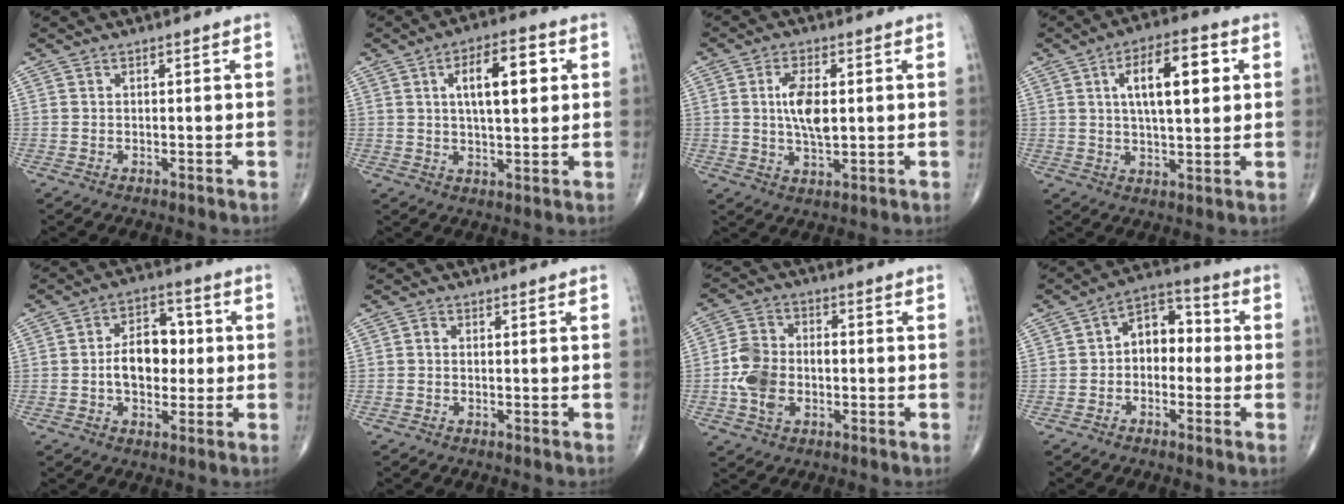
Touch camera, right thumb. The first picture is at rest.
{"total": 11.1, "force": [3.0, 4.5, 9.7], "torque": [-0.135, 0.001, 0.045]}
{"total": 7.6, "force": [1.0, 3.4, 6.7], "torque": [-0.124, -0.006, 0.017]}
{"total": 13.2, "force": [3.5, 5.3, 11.6], "torque": [-0.171, 0.003, 0.056]}
{"total": 10.0, "force": [-0.2, 6.6, 7.5], "torque": [-0.090, 0.021, -0.010]}
{"total": 0.7, "force": [-0.1, 0.6, 0.4], "torque": [-0.004, 0.001, -0.007]}
{"total": 9.2, "force": [-1.8, 6.5, 6.2], "torque": [-0.113, 0.020, -0.039]}
{"total": 8.5, "force": [-0.4, 5.9, 6.2], "torque": [-0.062, 0.036, -0.025]}